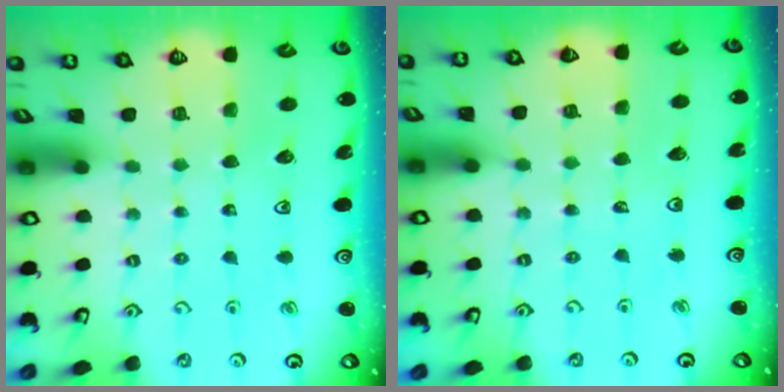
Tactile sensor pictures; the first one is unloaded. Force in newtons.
{"total": 1.9, "press": 1.9, "slide": 0.2}